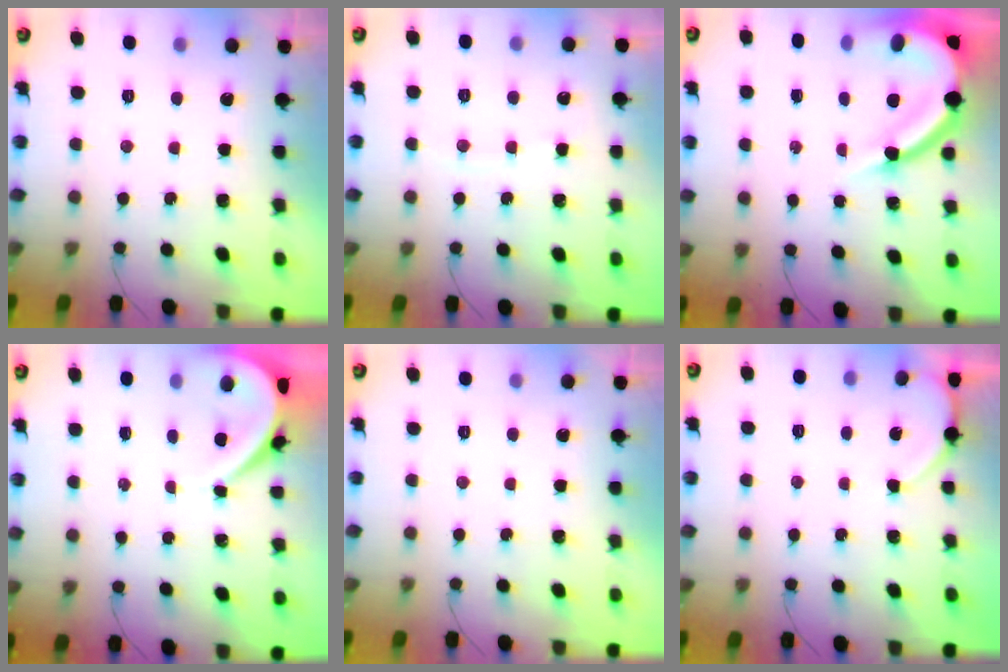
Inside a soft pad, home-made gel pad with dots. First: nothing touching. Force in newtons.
{"total": 3.0, "press": 3.0, "slide": 0.4}
{"total": 14.4, "press": 14.3, "slide": 1.5}
{"total": 3.7, "press": 3.7, "slide": 0.5}
{"total": 0.0}
{"total": 2.3, "press": 2.2, "slide": 0.4}